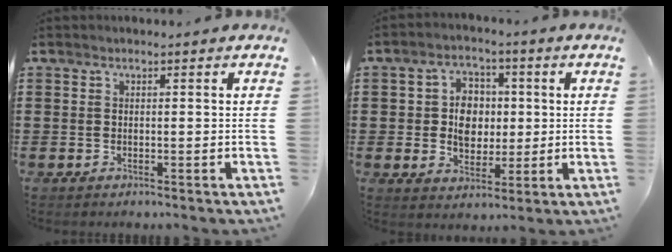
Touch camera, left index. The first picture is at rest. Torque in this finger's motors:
{"motor_torque": [1.54, 0.60, 0.40, 0.12]}